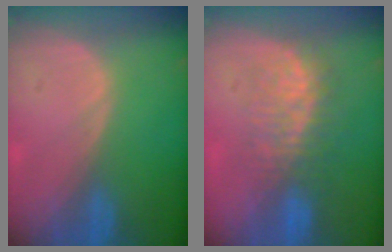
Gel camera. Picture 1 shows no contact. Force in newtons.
{"total": 7.5, "press": 7.3, "slide": 1.7}